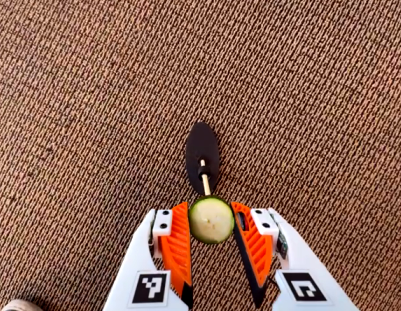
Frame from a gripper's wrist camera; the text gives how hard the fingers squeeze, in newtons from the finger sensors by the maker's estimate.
{"total": 6.3, "left": 6.1, "right": 6.5}